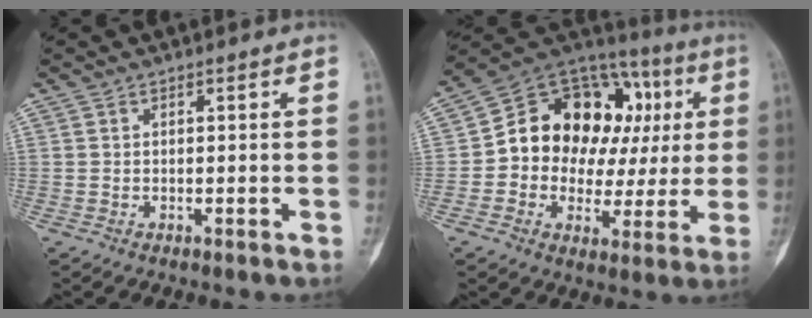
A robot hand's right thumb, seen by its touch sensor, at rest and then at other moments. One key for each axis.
{"total": 22.8, "fx": 3.2, "fy": 16.4, "fz": 15.5, "tx": -0.176, "ty": 0.049, "tz": 0.054}